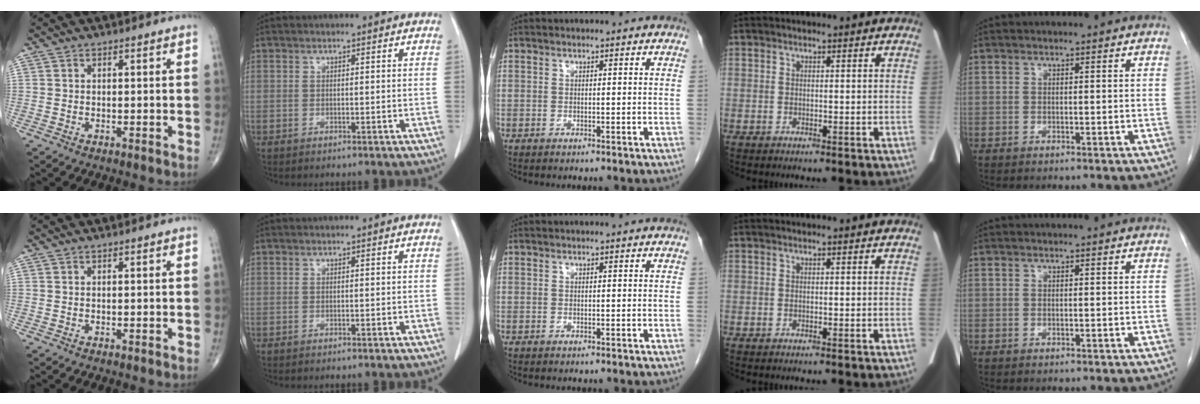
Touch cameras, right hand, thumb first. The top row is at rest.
{}